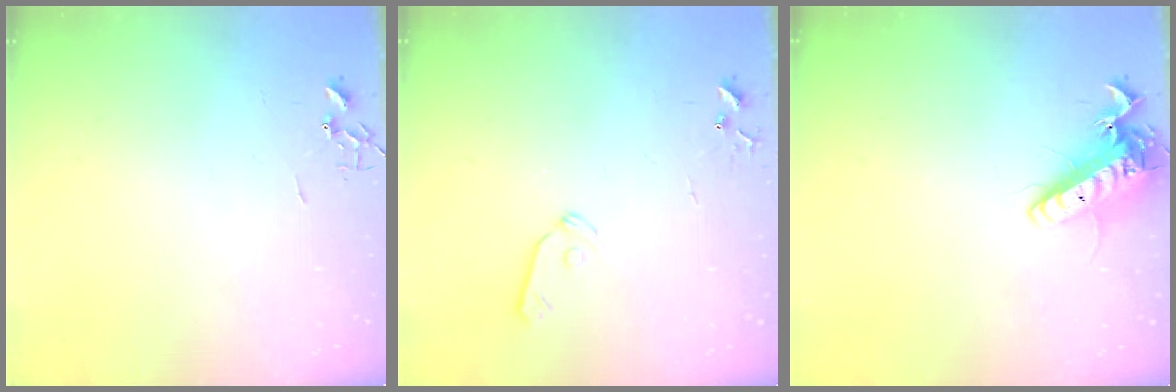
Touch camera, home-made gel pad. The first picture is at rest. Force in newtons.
{"total": 7.3, "press": 7.3, "slide": 0.7}
{"total": 15.4, "press": 15.1, "slide": 2.8}